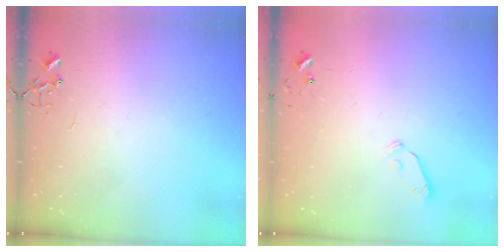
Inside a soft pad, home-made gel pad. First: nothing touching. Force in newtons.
{"total": 5.9, "press": 5.9, "slide": 0.5}